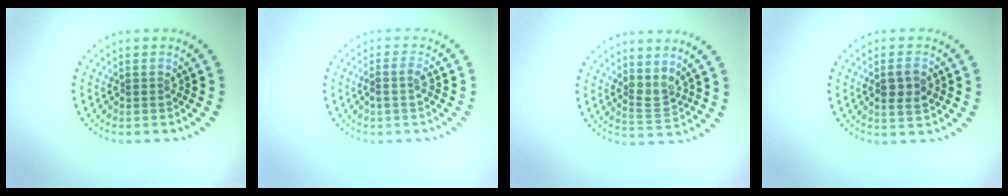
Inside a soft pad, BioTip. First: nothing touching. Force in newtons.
{"total": 1.5, "press": 1.2, "slide": 0.9}
{"total": 2.0, "press": 1.6, "slide": 1.2}
{"total": 2.5, "press": 2.5, "slide": 0.5}